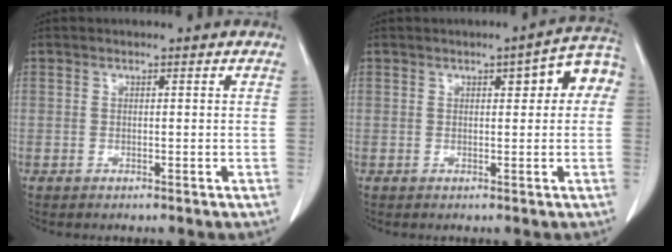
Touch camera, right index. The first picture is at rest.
{"total": 6.4, "force": [1.7, 1.9, 5.8], "torque": [-0.063, 0.027, 0.013]}